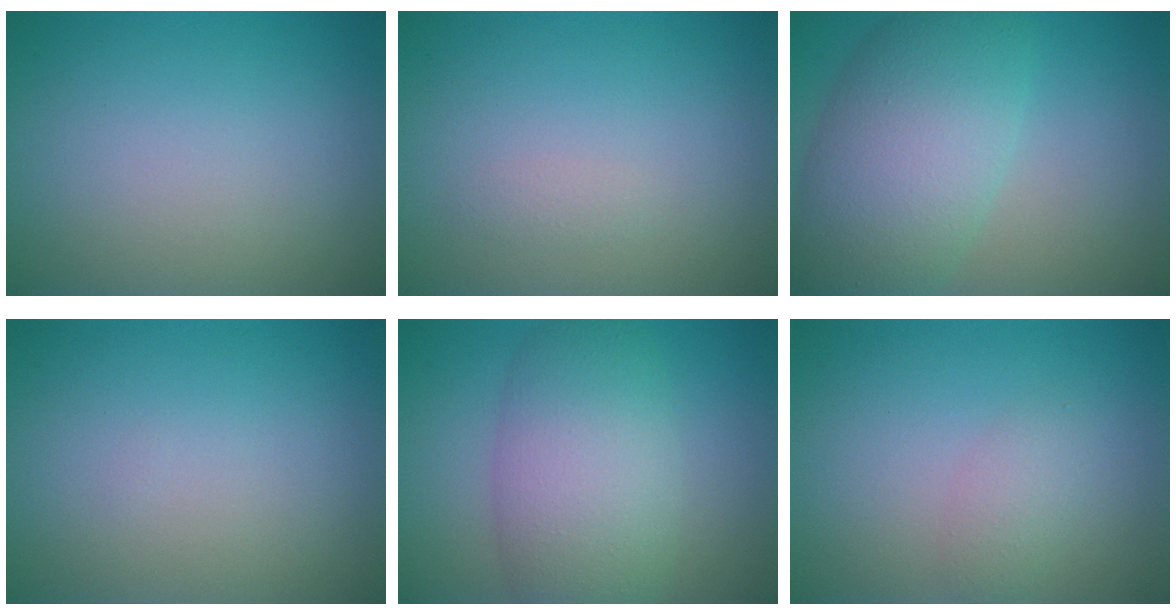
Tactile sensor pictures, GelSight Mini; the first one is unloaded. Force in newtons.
{"total": 0.6, "press": 0.6, "slide": 0.0}
{"total": 8.7, "press": 8.7, "slide": 0.2}
{"total": 0.0}
{"total": 7.6, "press": 7.5, "slide": 0.6}
{"total": 1.6, "press": 1.6, "slide": 0.1}